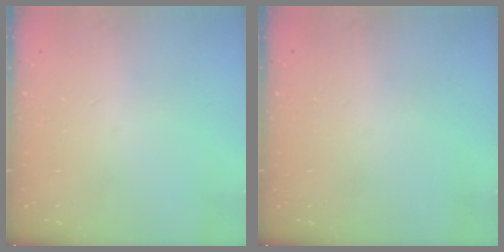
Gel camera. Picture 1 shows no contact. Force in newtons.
{"total": 0.0}